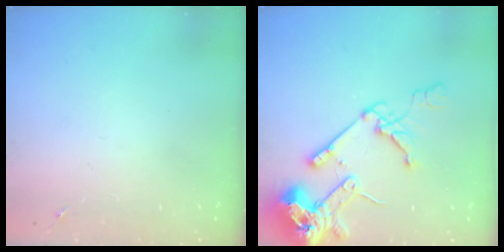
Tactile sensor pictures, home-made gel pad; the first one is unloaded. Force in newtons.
{"total": 18.6, "press": 18.4, "slide": 2.4}